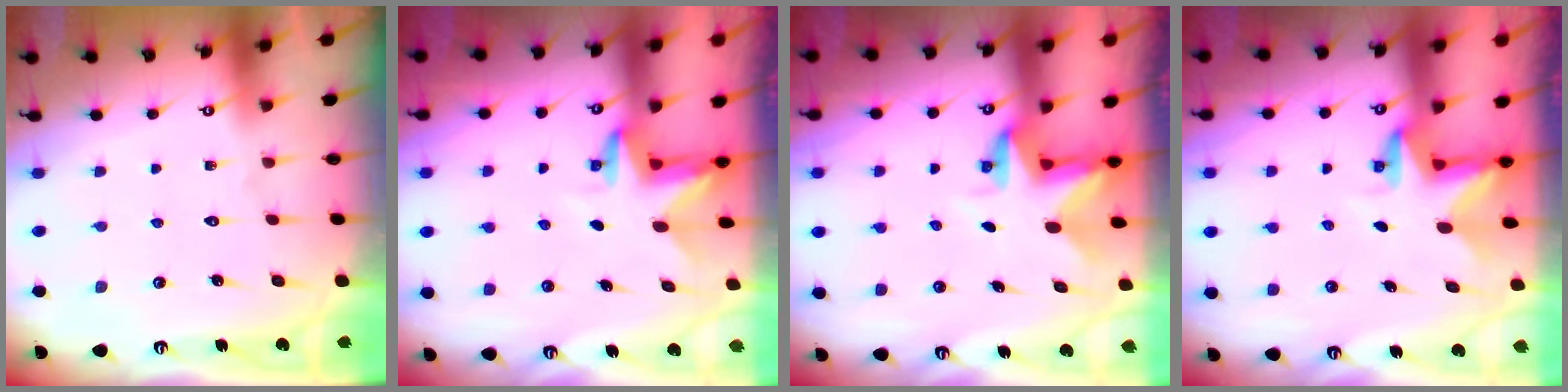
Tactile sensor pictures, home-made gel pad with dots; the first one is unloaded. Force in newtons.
{"total": 3.4, "press": 3.4, "slide": 0.1}
{"total": 3.3, "press": 3.3, "slide": 0.2}
{"total": 2.8, "press": 2.8, "slide": 0.2}